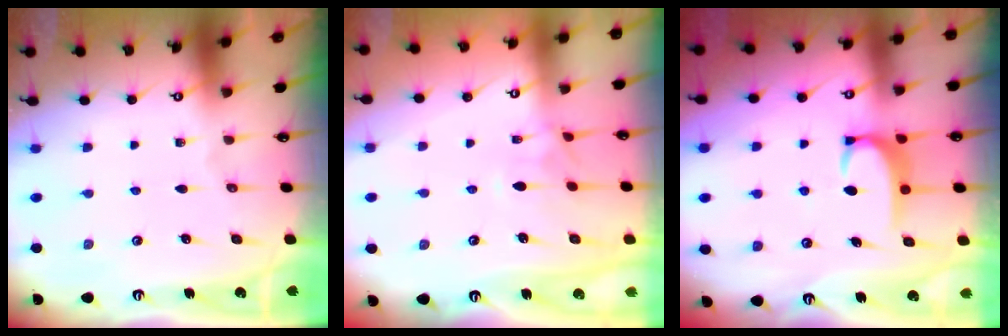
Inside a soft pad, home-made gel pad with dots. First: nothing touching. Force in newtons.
{"total": 1.2, "press": 0.9, "slide": 0.8}
{"total": 3.4, "press": 3.4, "slide": 0.4}